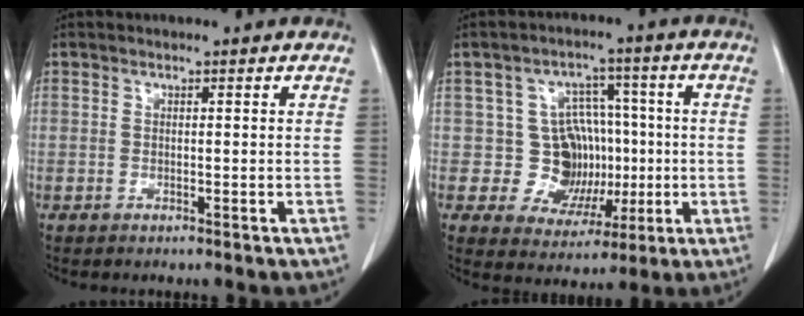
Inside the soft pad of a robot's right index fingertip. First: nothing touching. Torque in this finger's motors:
{"motor_torque": [0.09, -0.03, 0.07, 0.00]}